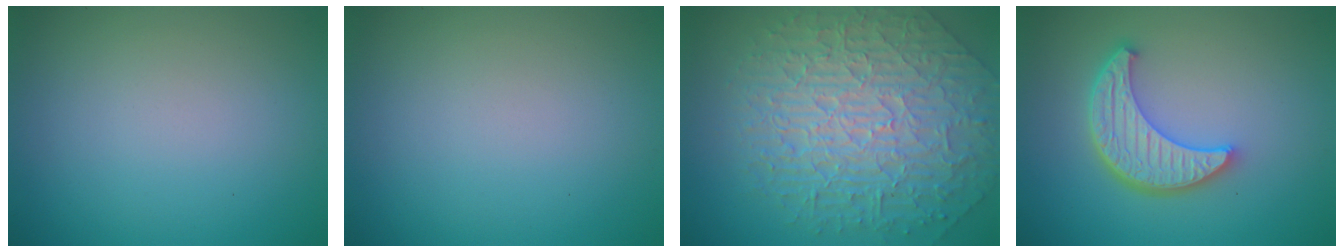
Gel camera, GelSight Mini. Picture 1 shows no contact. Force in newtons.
{"total": 0.0}
{"total": 8.8, "press": 6.6, "slide": 5.8}
{"total": 5.4, "press": 4.3, "slide": 3.2}